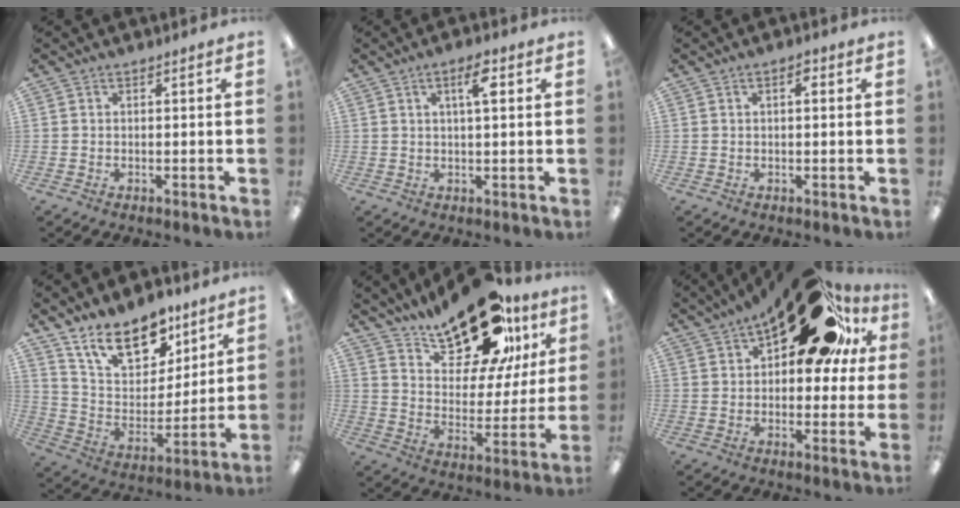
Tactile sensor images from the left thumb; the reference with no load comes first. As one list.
[{"total": 5.4, "force": [2.1, 1.5, 4.8], "torque": [-0.083, 0.001, 0.030]}, {"total": 2.3, "force": [0.8, 1.0, 2.0], "torque": [-0.025, -0.001, 0.008]}, {"total": 17.0, "force": [12.0, 8.5, 8.5], "torque": [-0.146, -0.062, 0.218]}, {"total": 21.0, "force": [15.7, 8.9, 10.9], "torque": [-0.174, -0.094, 0.271]}, {"total": 22.7, "force": [12.4, 10.3, 16.0], "torque": [-0.224, -0.062, 0.208]}]